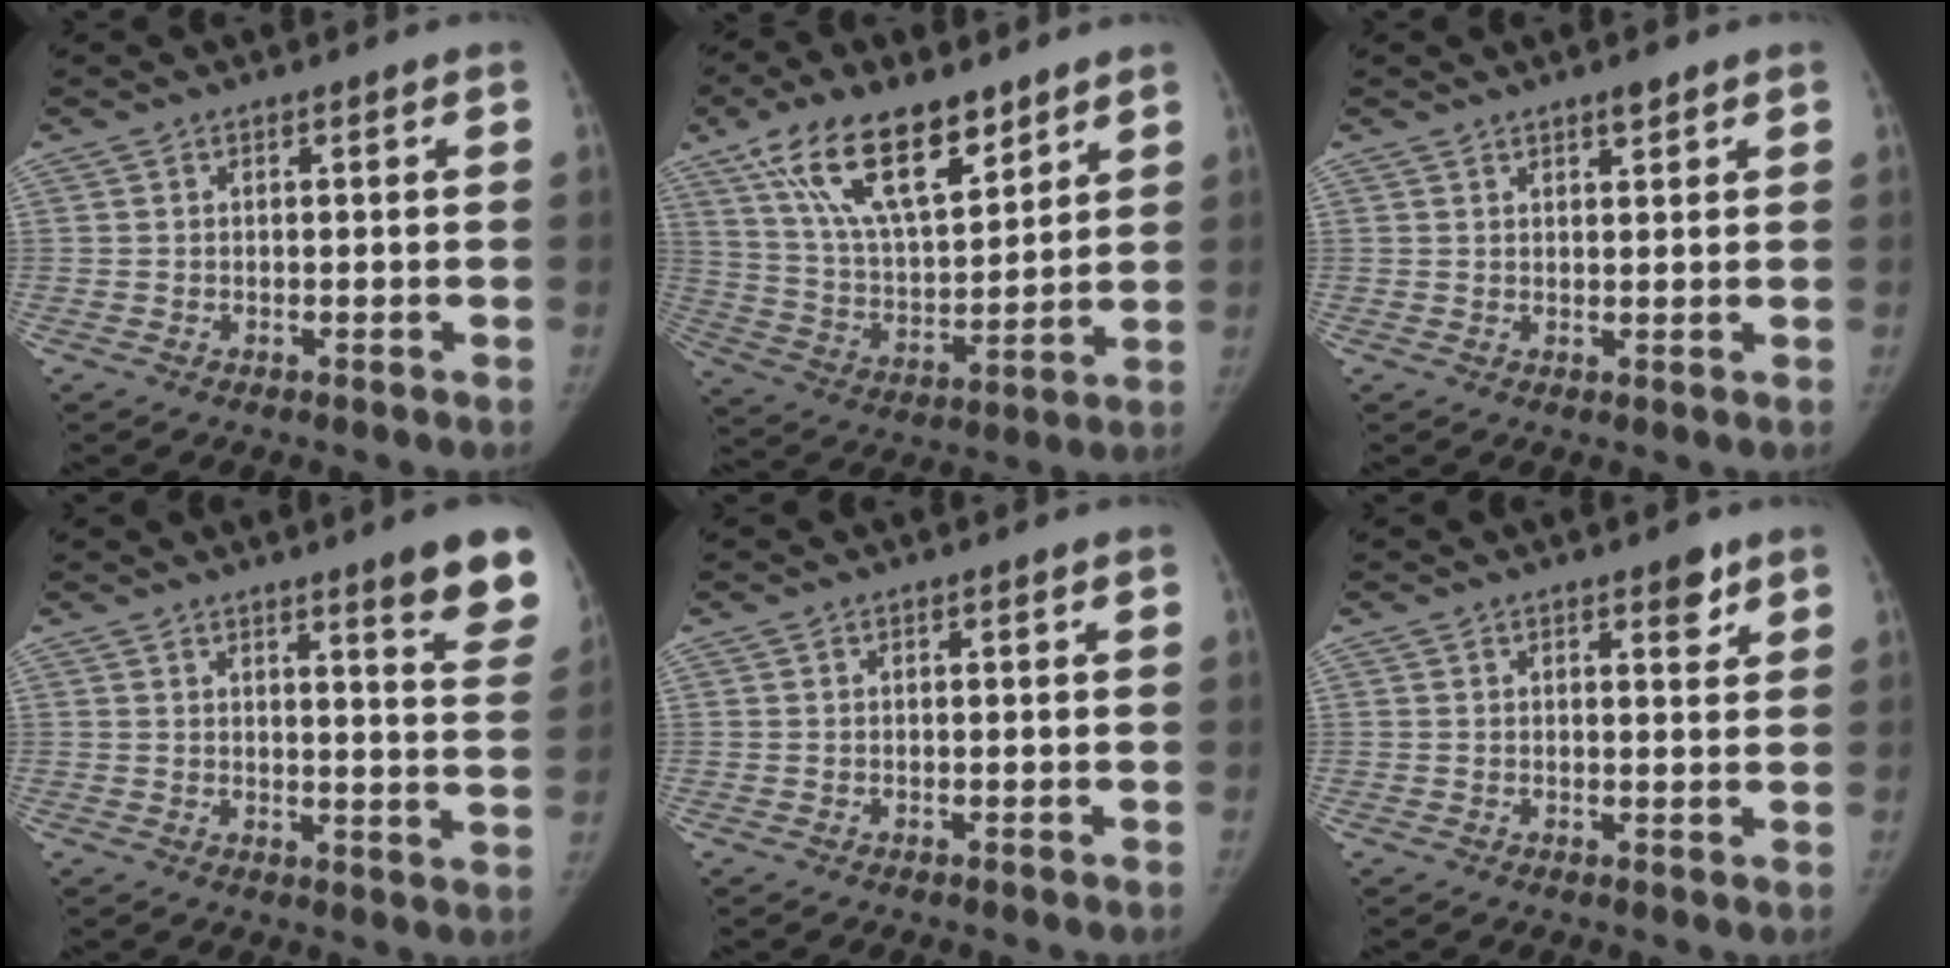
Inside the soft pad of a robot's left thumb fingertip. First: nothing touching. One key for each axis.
{"total": 19.0, "fx": 11.6, "fy": 8.0, "fz": 12.6, "tx": -0.194, "ty": -0.047, "tz": 0.221}
{"total": 2.6, "fx": 1.9, "fy": 0.9, "fz": 1.5, "tx": -0.017, "ty": -0.012, "tz": 0.030}
{"total": 11.2, "fx": 7.9, "fy": 1.4, "fz": 7.8, "tx": -0.071, "ty": -0.046, "tz": 0.086}
{"total": 0.0}
{"total": 3.1, "fx": 2.0, "fy": 1.3, "fz": 2.0, "tx": -0.013, "ty": -0.011, "tz": 0.026}